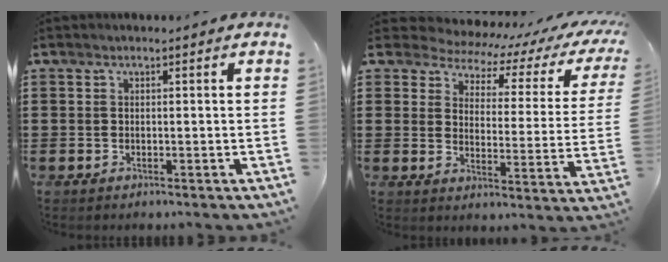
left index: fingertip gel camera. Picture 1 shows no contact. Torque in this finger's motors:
{"motor_torque": [2.14, 0.00, 0.20, -0.02]}